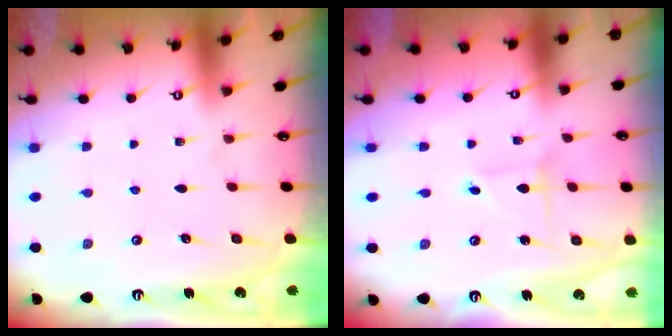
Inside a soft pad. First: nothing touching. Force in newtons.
{"total": 1.4, "press": 1.4, "slide": 0.1}